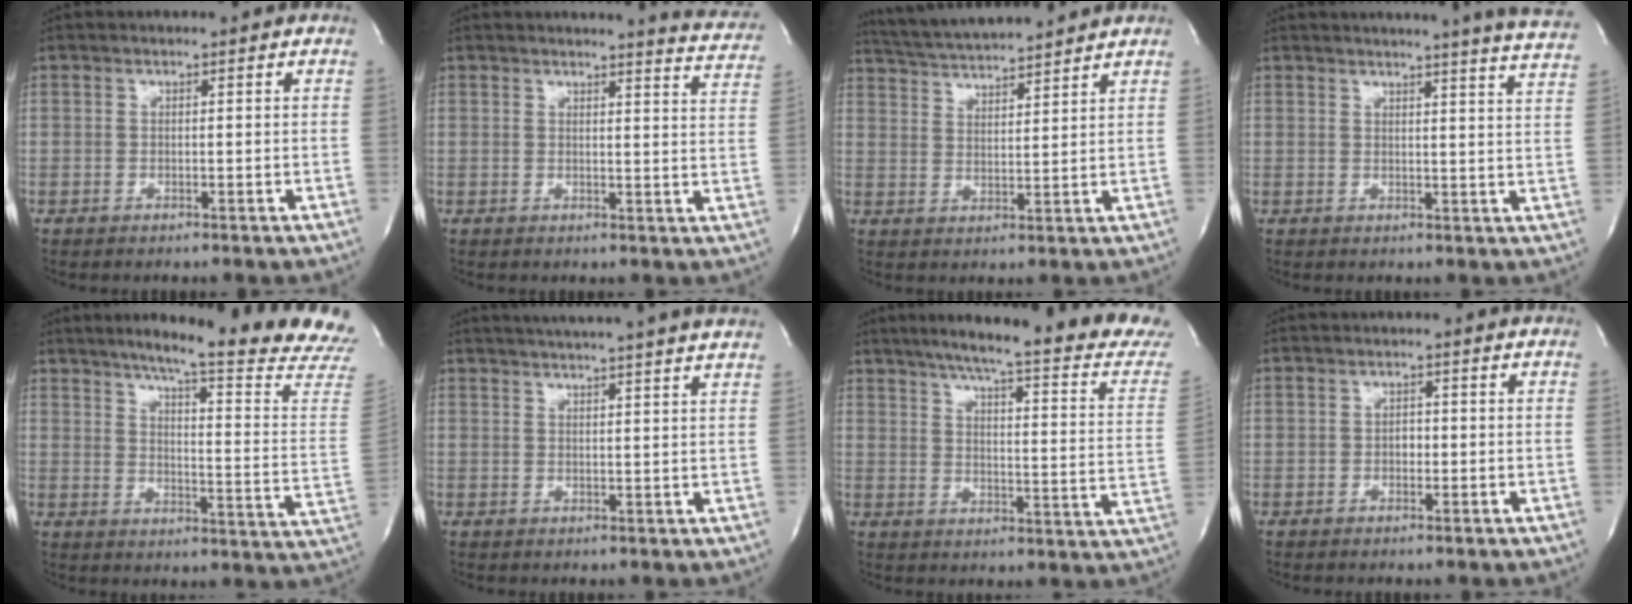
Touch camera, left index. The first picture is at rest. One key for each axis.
{"total": 8.6, "fx": 8.6, "fy": 0.0, "fz": 1.0, "tx": -0.003, "ty": -0.071, "tz": 0.068}
{"total": 11.4, "fx": 10.7, "fy": 0.0, "fz": 4.0, "tx": -0.081, "ty": 0.021, "tz": 0.174}
{"total": 13.6, "fx": 12.7, "fy": -1.3, "fz": 4.6, "tx": -0.066, "ty": -0.079, "tz": 0.127}
{"total": 23.0, "fx": 19.7, "fy": -0.7, "fz": 11.9, "tx": -0.170, "ty": -0.092, "tz": 0.239}
{"total": 16.9, "fx": 15.1, "fy": -0.6, "fz": 7.5, "tx": -0.126, "ty": 0.002, "tz": 0.187}
{"total": 25.7, "fx": 22.0, "fy": 0.9, "fz": 13.4, "tx": -0.194, "ty": -0.065, "tz": 0.266}
{"total": 1.2, "fx": -0.3, "fy": 0.9, "fz": 0.9, "tx": -0.013, "ty": 0.002, "tz": -0.005}